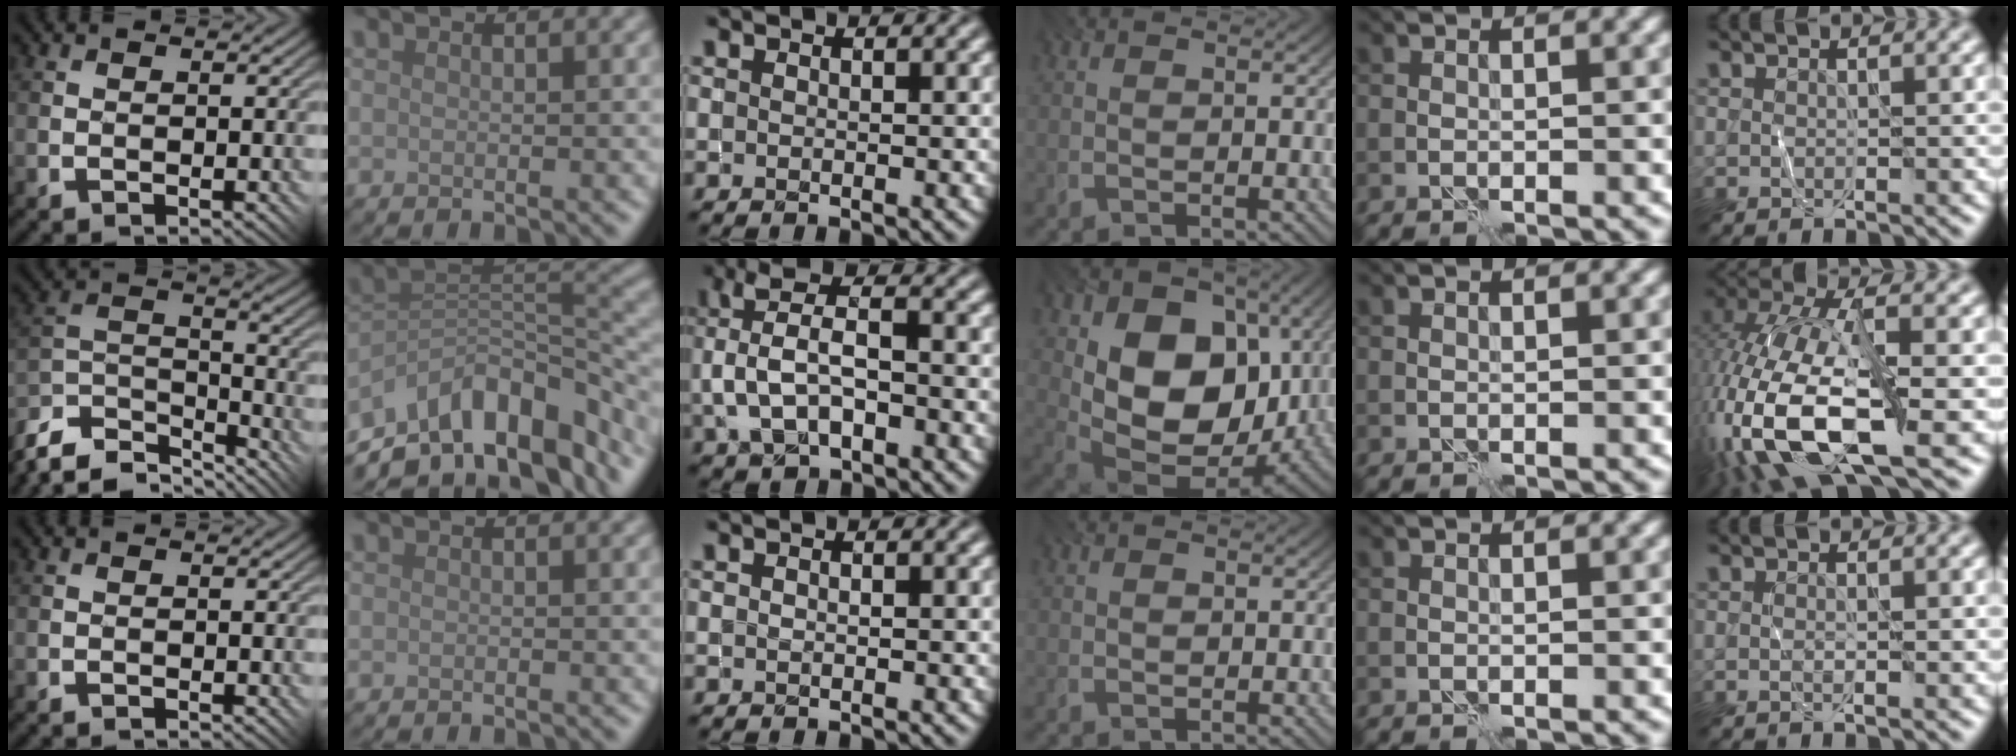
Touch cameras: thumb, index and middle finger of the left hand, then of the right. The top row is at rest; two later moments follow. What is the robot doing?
{"motion": "fold", "object": "shorts"}